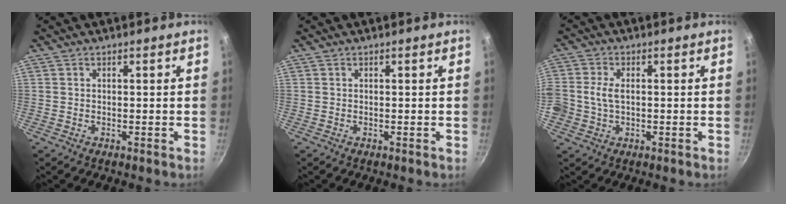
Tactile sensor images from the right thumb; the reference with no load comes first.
{"total": 0.0}
{"total": 5.0, "force": [0.0, 3.4, 3.6], "torque": [-0.067, 0.009, -0.002]}